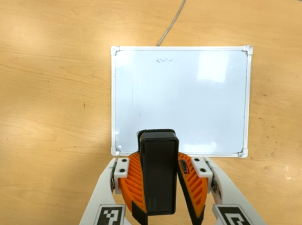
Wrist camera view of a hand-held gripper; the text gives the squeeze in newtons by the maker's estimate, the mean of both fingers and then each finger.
{"total": 8.7, "left": 9.1, "right": 8.2}